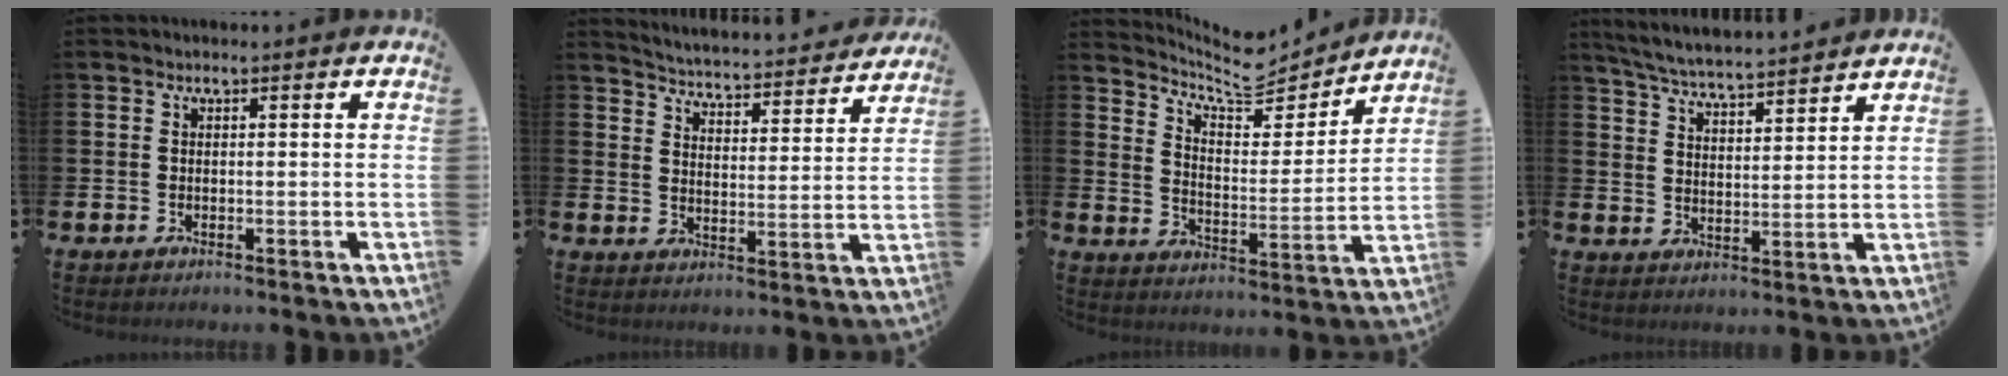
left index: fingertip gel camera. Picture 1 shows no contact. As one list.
[{"total": 4.7, "force": [4.6, 0.3, 0.4], "torque": [-0.029, -0.044, 0.075]}, {"total": 7.5, "force": [6.9, 2.0, 2.1], "torque": [-0.061, -0.054, 0.116]}, {"total": 5.6, "force": [5.6, -0.1, 0.9], "torque": [-0.046, -0.037, 0.098]}]